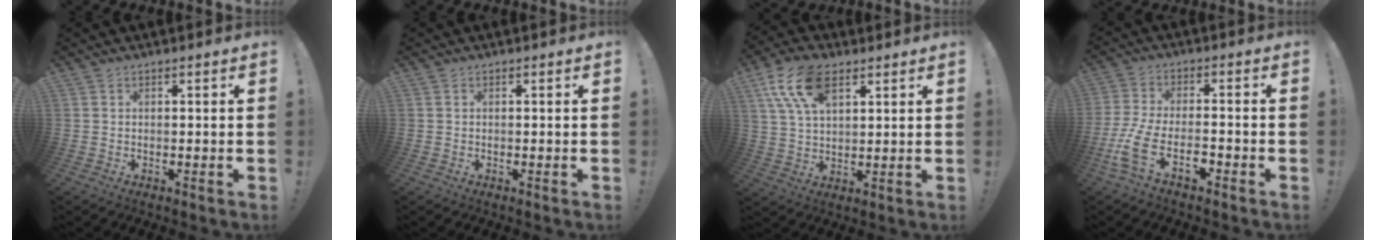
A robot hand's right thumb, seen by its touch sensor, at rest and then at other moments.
{"total": 0.0}
{"total": 13.6, "force": [6.8, 7.4, 9.1], "torque": [-0.167, -0.011, 0.126]}
{"total": 10.9, "force": [-5.6, 4.7, 8.1], "torque": [-0.171, 0.013, -0.102]}